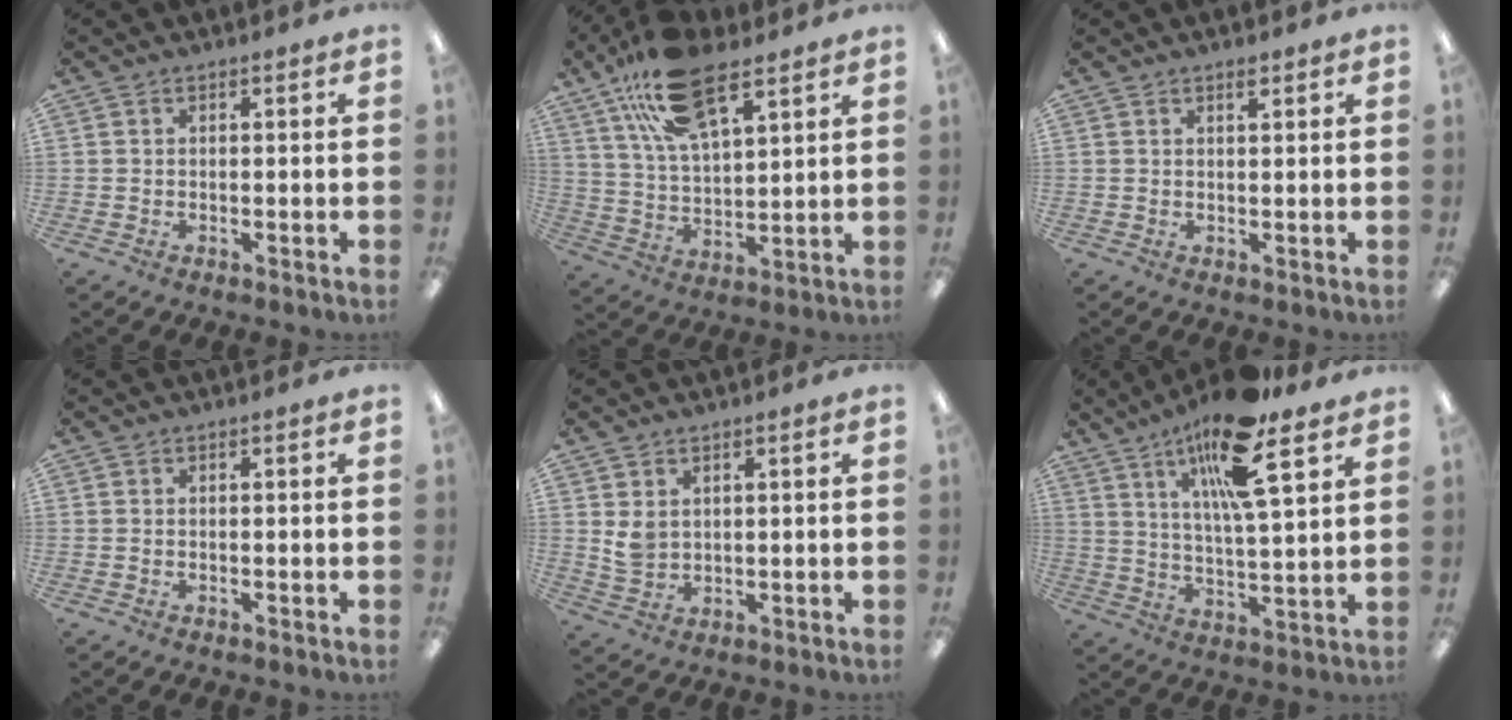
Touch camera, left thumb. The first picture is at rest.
{"total": 18.5, "force": [11.6, 8.1, 11.9], "torque": [-0.223, -0.032, 0.205]}
{"total": 1.5, "force": [1.2, 0.3, 0.9], "torque": [-0.011, -0.004, 0.020]}
{"total": 0.0}
{"total": 4.0, "force": [1.9, 2.7, 2.2], "torque": [-0.045, 0.002, 0.038]}
{"total": 16.8, "force": [10.5, 4.0, 12.4], "torque": [-0.213, -0.046, 0.168]}